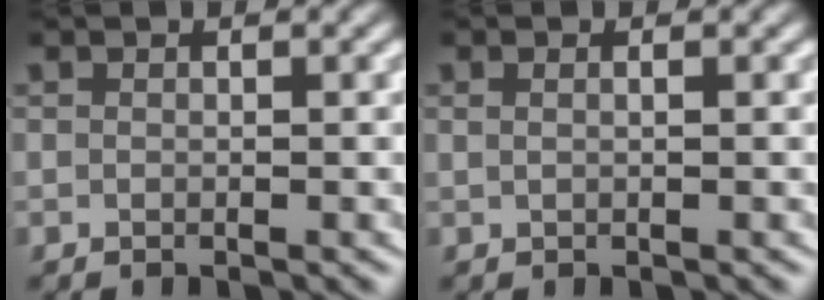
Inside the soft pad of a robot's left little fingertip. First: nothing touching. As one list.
[{"total": 0.6, "force": [0.2, -0.2, 0.5], "torque": [-0.007, -0.002, 0.007]}]